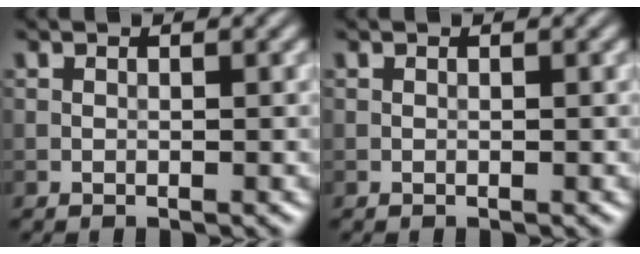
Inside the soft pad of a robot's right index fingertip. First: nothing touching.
{"total": 0.0}